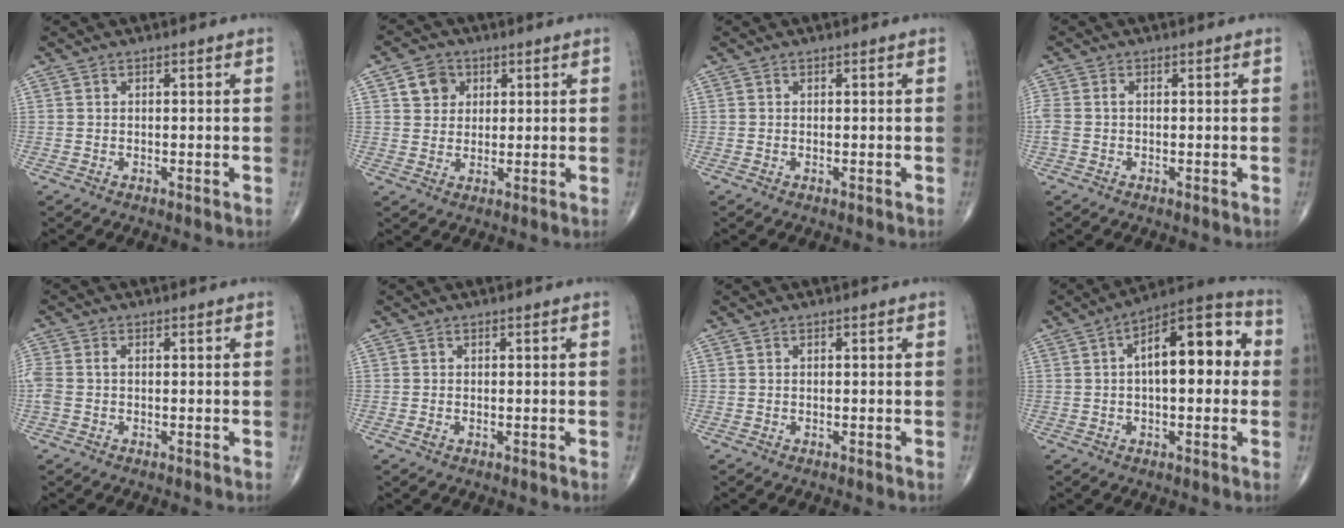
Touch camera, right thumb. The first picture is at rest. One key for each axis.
{"total": 5.3, "fx": 2.0, "fy": 4.5, "fz": 1.9, "tx": -0.007, "ty": -0.005, "tz": 0.032}
{"total": 0.0}
{"total": 2.5, "fx": -0.2, "fy": 1.6, "fz": 1.9, "tx": -0.061, "ty": 0.008, "tz": -0.005}
{"total": 3.4, "fx": -0.2, "fy": 2.3, "fz": 2.6, "tx": -0.080, "ty": 0.011, "tz": -0.005}
{"total": 0.7, "fx": -0.2, "fy": 0.5, "fz": 0.5, "tx": -0.013, "ty": 0.001, "tz": -0.003}
{"total": 0.0}
{"total": 15.3, "fx": 2.0, "fy": 6.7, "fz": 13.5, "tx": -0.180, "ty": 0.038, "tz": 0.022}